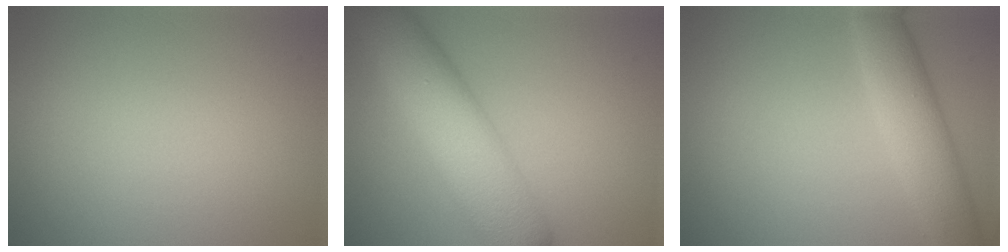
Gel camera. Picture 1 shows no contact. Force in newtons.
{"total": 8.3, "press": 8.3, "slide": 0.0}
{"total": 4.8, "press": 4.8, "slide": 0.1}